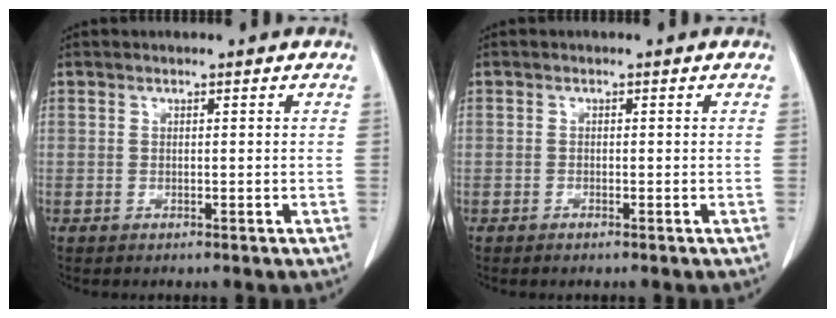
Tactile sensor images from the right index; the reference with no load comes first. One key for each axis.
{"total": 0.5, "fx": -0.5, "fy": 0.2, "fz": 0.2, "tx": -0.005, "ty": -0.001, "tz": -0.007}